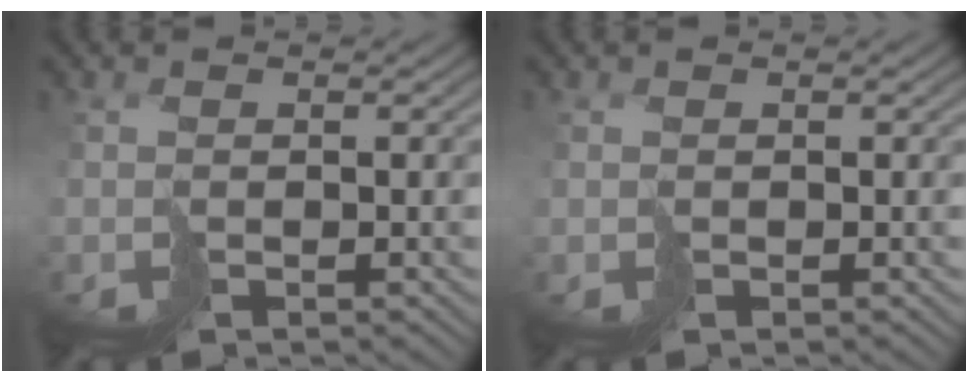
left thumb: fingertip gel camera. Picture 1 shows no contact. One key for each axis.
{"total": 0.0}